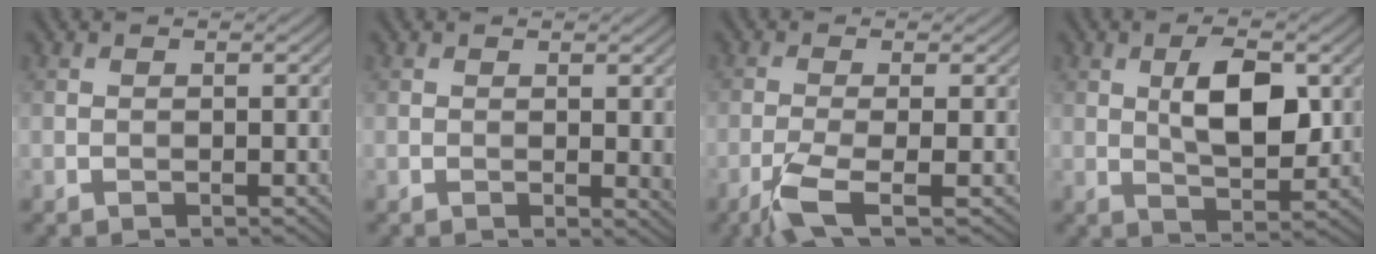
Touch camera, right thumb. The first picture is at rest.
{"total": 1.8, "force": [0.4, 0.5, 1.7], "torque": [-0.023, -0.007, 0.008]}
{"total": 5.1, "force": [-2.6, 0.8, 4.3], "torque": [-0.086, -0.001, -0.063]}
{"total": 7.3, "force": [1.6, 3.3, 6.3], "torque": [-0.111, 0.000, 0.030]}